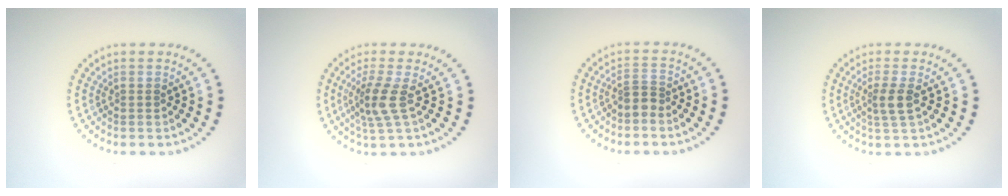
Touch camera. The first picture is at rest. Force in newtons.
{"total": 2.9, "press": 2.2, "slide": 1.9}
{"total": 1.5, "press": 1.0, "slide": 1.1}
{"total": 2.1, "press": 1.6, "slide": 1.2}